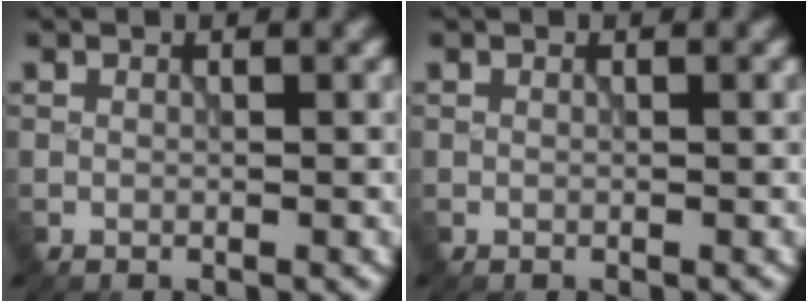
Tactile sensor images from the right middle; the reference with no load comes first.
{"total": 0.0}